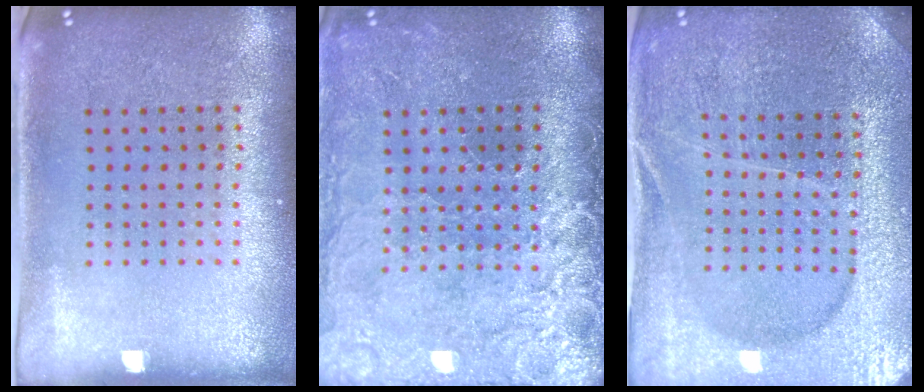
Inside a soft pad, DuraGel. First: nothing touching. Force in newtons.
{"total": 3.9, "press": 3.4, "slide": 1.9}
{"total": 4.1, "press": 4.0, "slide": 1.2}